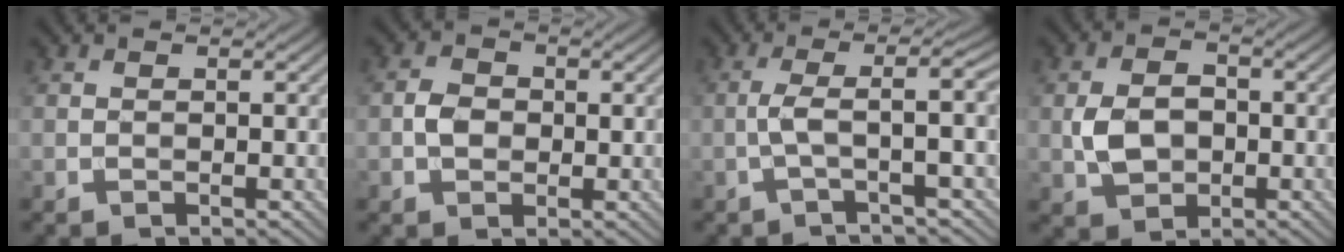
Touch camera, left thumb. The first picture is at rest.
{"total": 2.8, "force": [-0.2, 2.3, 1.6], "torque": [-0.034, 0.001, -0.011]}
{"total": 5.0, "force": [-0.9, 0.6, 4.9], "torque": [-0.083, 0.016, -0.033]}
{"total": 5.0, "force": [-0.8, 3.7, 3.3], "torque": [-0.068, -0.004, -0.016]}